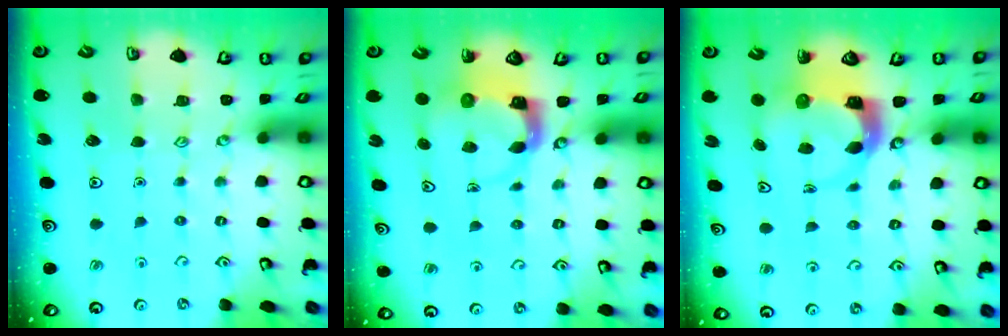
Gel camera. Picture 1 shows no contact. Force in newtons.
{"total": 4.0, "press": 4.0, "slide": 0.5}
{"total": 5.1, "press": 5.0, "slide": 0.7}